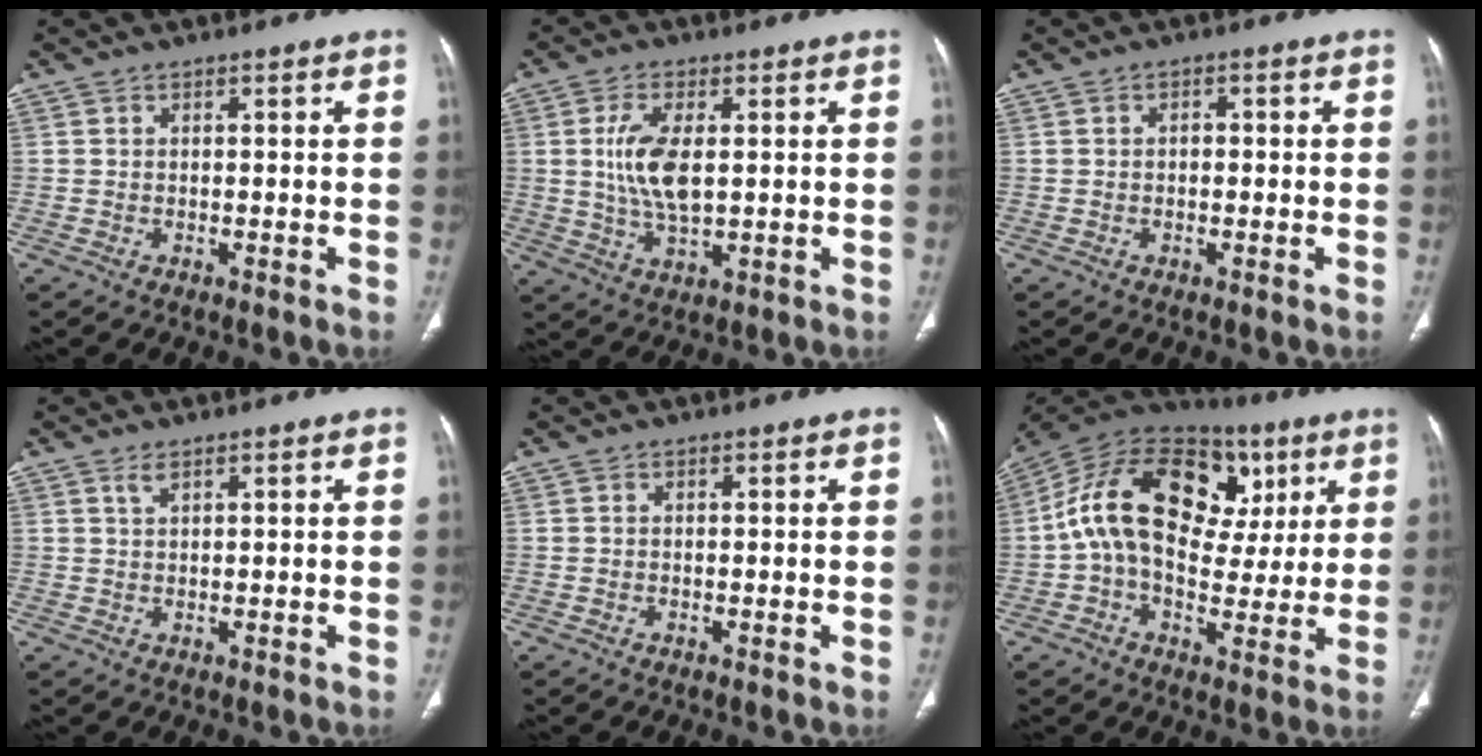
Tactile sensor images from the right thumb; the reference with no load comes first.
{"total": 8.9, "force": [1.2, 4.1, 7.8], "torque": [-0.161, -0.010, 0.027]}
{"total": 1.4, "force": [0.0, 1.0, 0.9], "torque": [-0.009, 0.006, -0.003]}
{"total": 1.4, "force": [1.0, 0.4, 0.8], "torque": [-0.017, 0.000, 0.022]}
{"total": 0.0}
{"total": 23.0, "force": [5.4, 15.1, 16.6], "torque": [-0.260, 0.037, 0.079]}